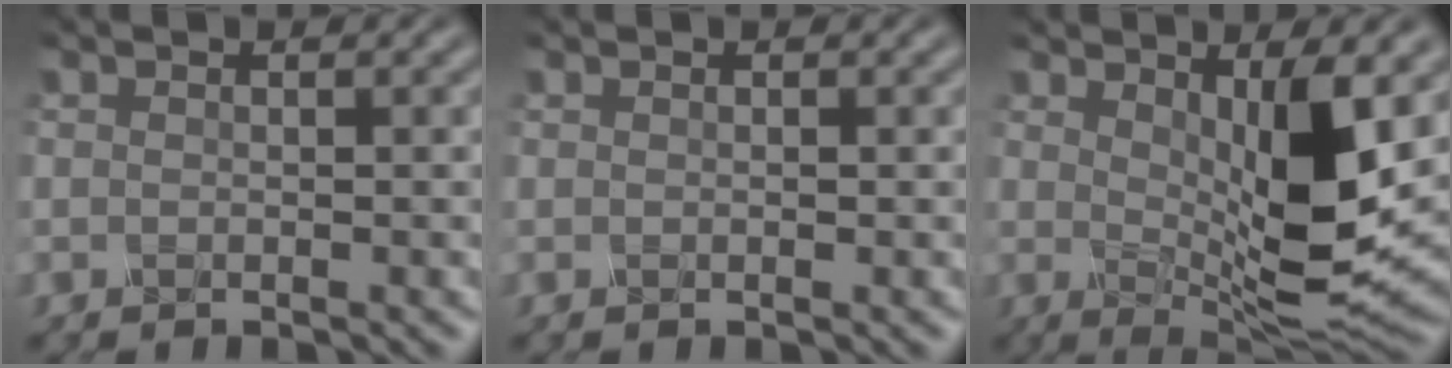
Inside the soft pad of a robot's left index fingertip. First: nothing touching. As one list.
[{"total": 0.0}, {"total": 7.5, "force": [1.0, 2.1, 7.1], "torque": [-0.128, -0.021, 0.030]}]